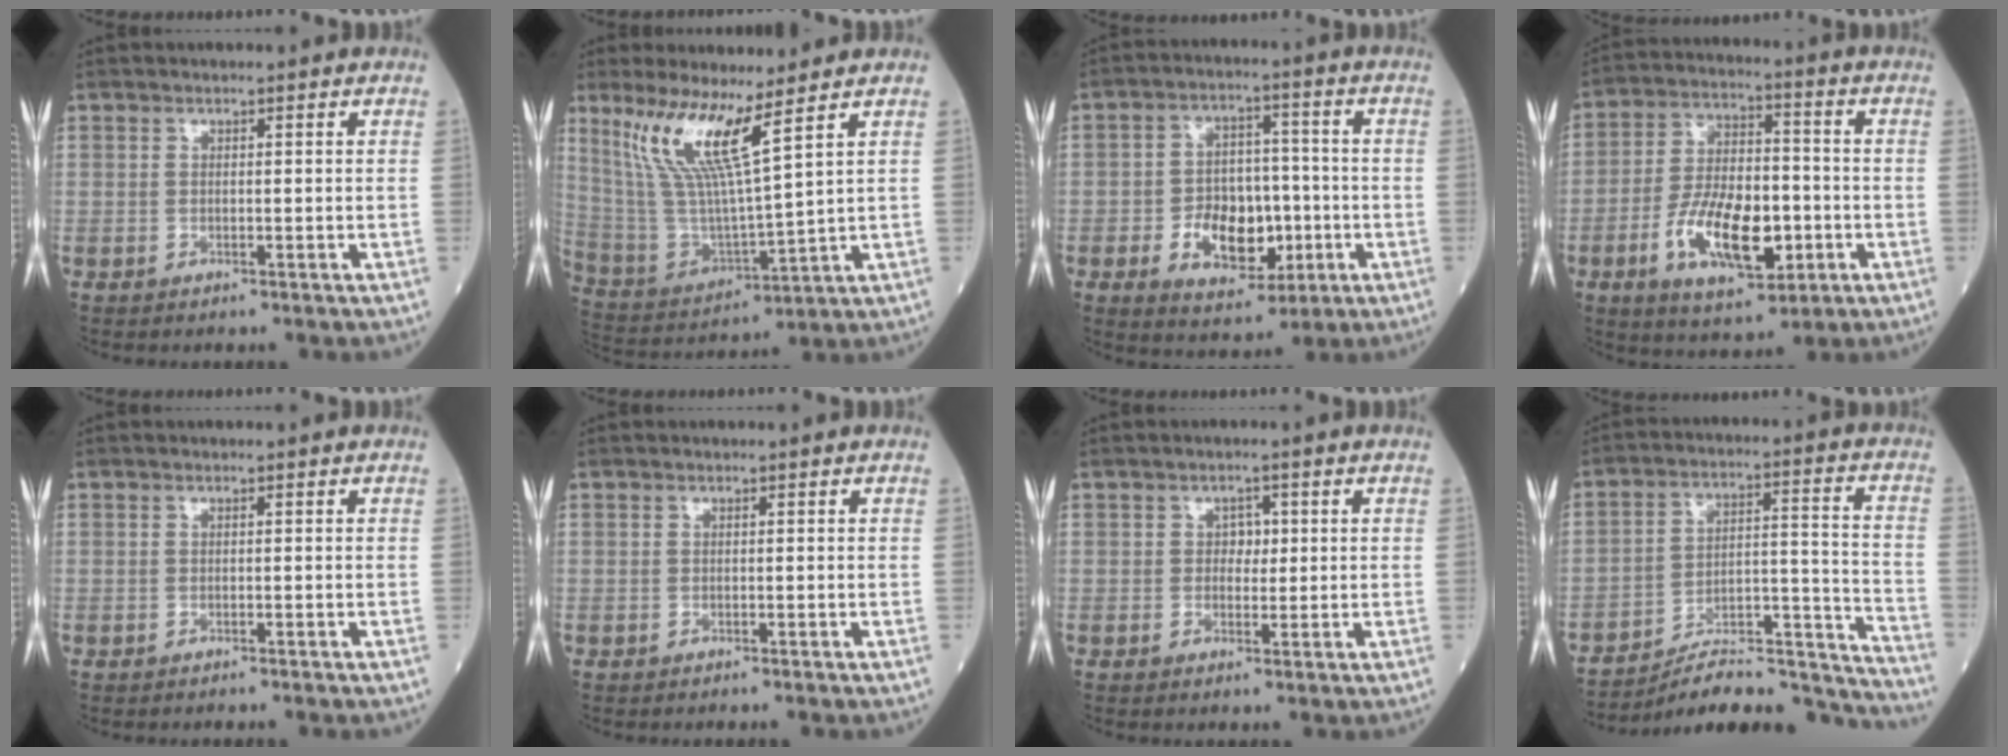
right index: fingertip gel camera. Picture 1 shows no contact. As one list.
[{"total": 11.9, "force": [6.9, 0.2, 9.7], "torque": [-0.210, -0.007, 0.145]}, {"total": 10.5, "force": [-2.9, 6.3, 7.9], "torque": [-0.137, 0.009, -0.036]}, {"total": 13.5, "force": [-4.3, 5.5, 11.5], "torque": [-0.220, 0.001, -0.070]}, {"total": 1.2, "force": [-1.0, -0.1, 0.6], "torque": [-0.010, 0.000, -0.010]}, {"total": 0.6, "force": [-0.5, 0.0, 0.3], "torque": [-0.005, 0.000, -0.004]}, {"total": 1.9, "force": [0.4, 1.4, 1.3], "torque": [-0.013, 0.003, 0.007]}, {"total": 19.0, "force": [-18.4, 1.0, 4.5], "torque": [-0.038, 0.050, -0.274]}]